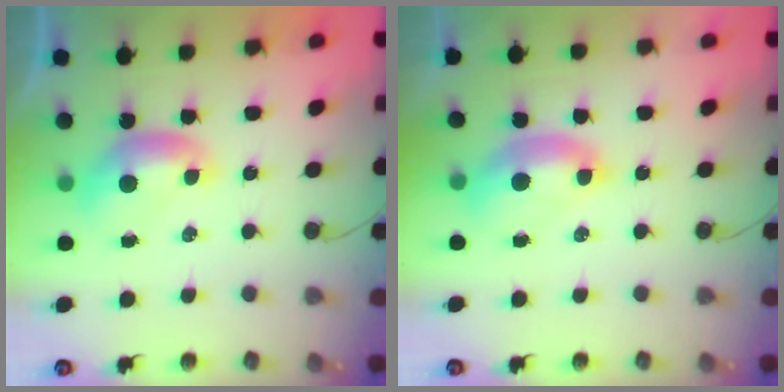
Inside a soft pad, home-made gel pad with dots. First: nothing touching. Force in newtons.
{"total": 2.5, "press": 2.5, "slide": 0.6}